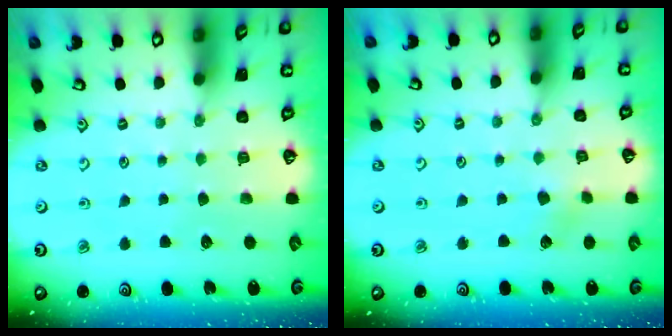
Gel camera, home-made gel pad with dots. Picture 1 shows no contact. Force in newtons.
{"total": 2.0, "press": 1.9, "slide": 0.3}